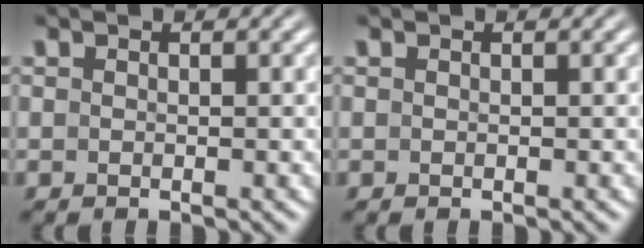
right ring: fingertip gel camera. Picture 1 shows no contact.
{"total": 0.0}